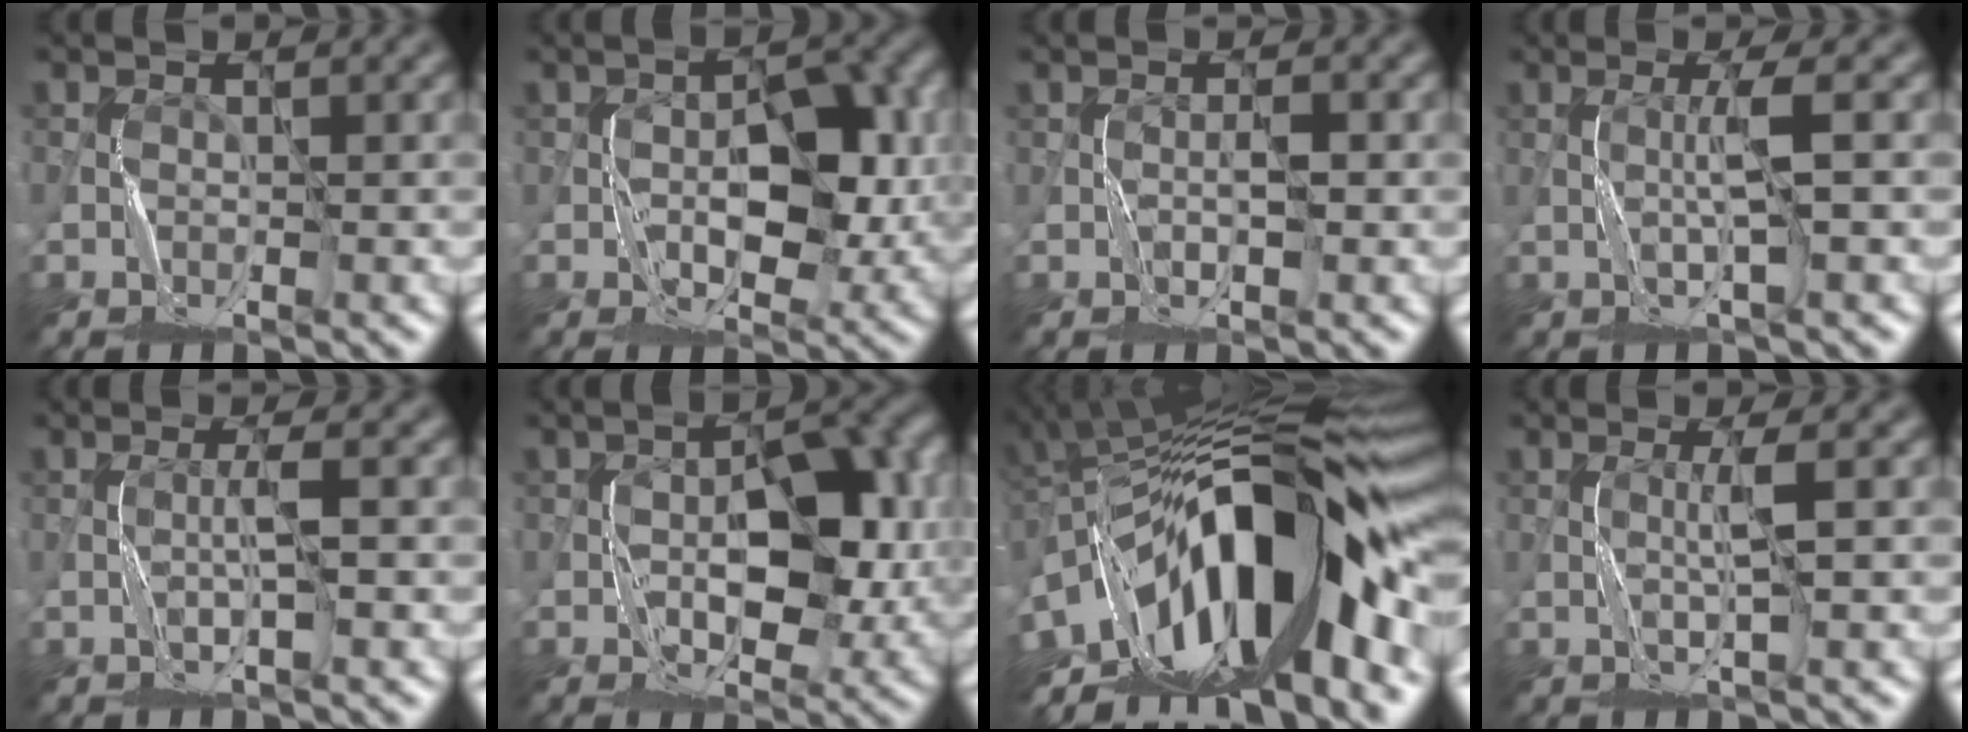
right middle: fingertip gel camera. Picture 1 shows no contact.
{"total": 7.3, "force": [-0.7, 3.8, 6.2], "torque": [-0.085, 0.005, -0.011]}
{"total": 1.3, "force": [-0.2, 0.4, 1.2], "torque": [-0.017, 0.002, -0.003]}
{"total": 2.3, "force": [0.2, -0.2, 2.3], "torque": [-0.042, 0.000, 0.003]}
{"total": 1.6, "force": [-0.1, -0.2, 1.6], "torque": [-0.027, 0.004, -0.004]}
{"total": 8.2, "force": [-0.8, 4.2, 7.1], "torque": [-0.102, 0.011, -0.012]}
{"total": 15.9, "force": [-5.0, 6.4, 13.7], "torque": [-0.191, 0.026, -0.103]}
{"total": 1.8, "force": [0.4, -0.2, 1.8], "torque": [-0.035, -0.001, 0.006]}